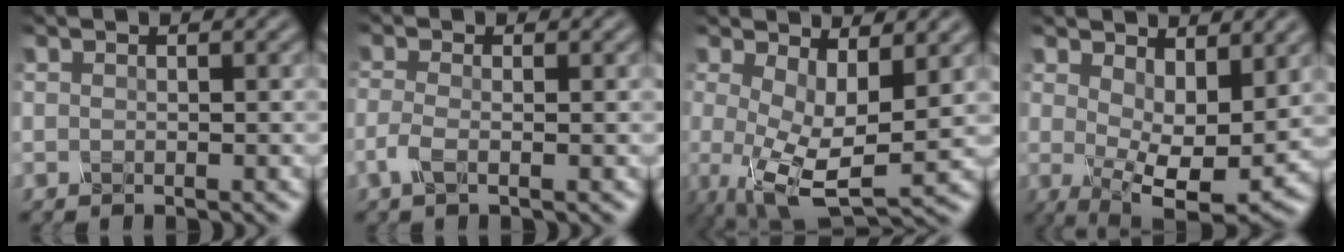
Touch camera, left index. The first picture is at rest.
{"total": 1.2, "force": [-0.8, 0.1, 0.8], "torque": [-0.035, -0.003, -0.008]}
{"total": 7.1, "force": [-0.5, 2.5, 6.7], "torque": [-0.143, -0.013, 0.012]}
{"total": 8.0, "force": [0.5, 3.2, 7.3], "torque": [-0.132, -0.014, 0.028]}